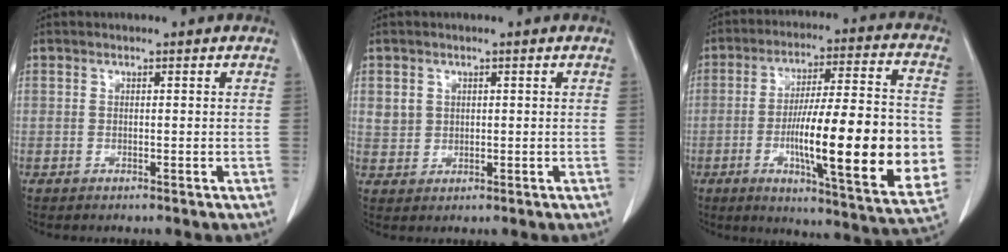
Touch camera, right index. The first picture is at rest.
{"total": 3.1, "force": [1.4, 2.6, 0.8], "torque": [-0.012, 0.002, 0.035]}
{"total": 23.5, "force": [-3.9, 2.7, 23.0], "torque": [-0.314, -0.004, -0.054]}